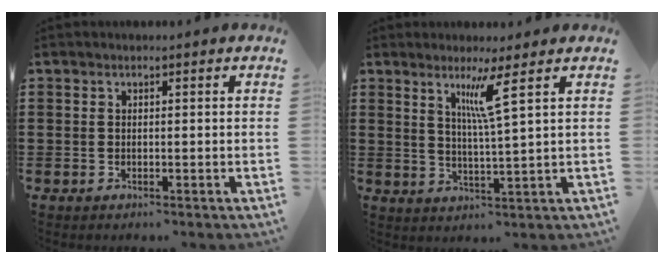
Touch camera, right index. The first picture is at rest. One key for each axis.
{"total": 5.4, "fx": 2.7, "fy": -0.6, "fz": 4.6, "tx": -0.090, "ty": -0.007, "tz": 0.041}